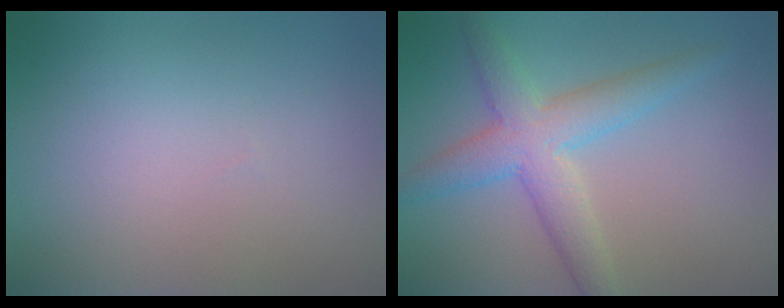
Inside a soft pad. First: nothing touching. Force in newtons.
{"total": 4.9, "press": 4.9, "slide": 0.1}